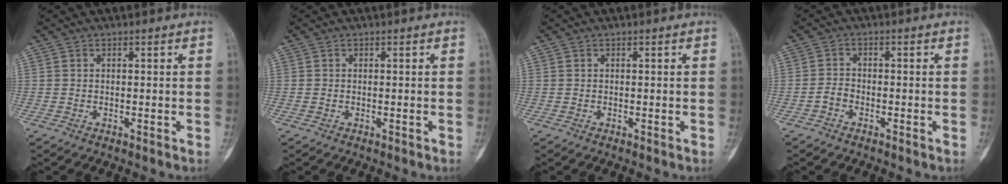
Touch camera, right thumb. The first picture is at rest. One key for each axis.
{"total": 0.0}
{"total": 0.0}
{"total": 1.9, "fx": -1.1, "fy": 1.2, "fz": 0.9, "tx": -0.011, "ty": 0.011, "tz": -0.026}